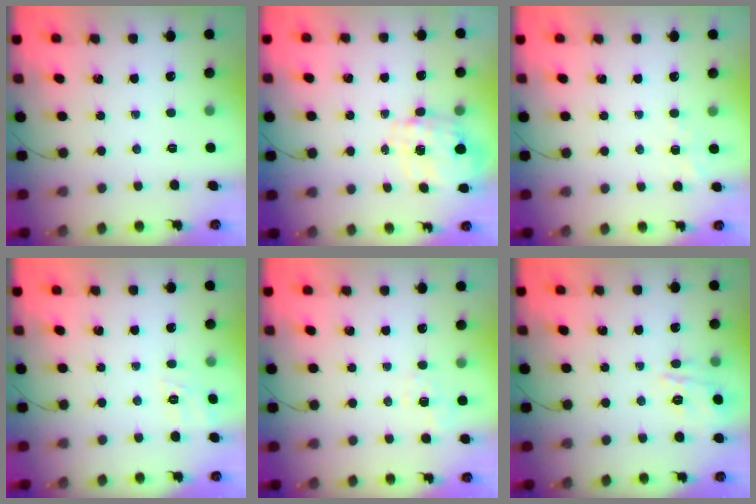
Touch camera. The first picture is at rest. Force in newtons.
{"total": 2.5, "press": 2.3, "slide": 1.0}
{"total": 5.3, "press": 5.0, "slide": 1.7}
{"total": 9.1, "press": 8.9, "slide": 2.2}
{"total": 3.8, "press": 3.4, "slide": 1.6}
{"total": 8.5, "press": 8.5, "slide": 0.7}